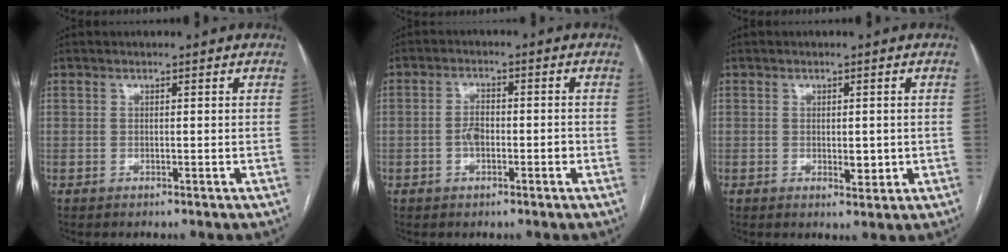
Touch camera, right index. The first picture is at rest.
{"total": 3.3, "force": [-1.0, 1.6, 2.7], "torque": [-0.056, 0.006, -0.018]}
{"total": 2.7, "force": [-0.3, 1.3, 2.3], "torque": [-0.032, -0.004, 0.000]}